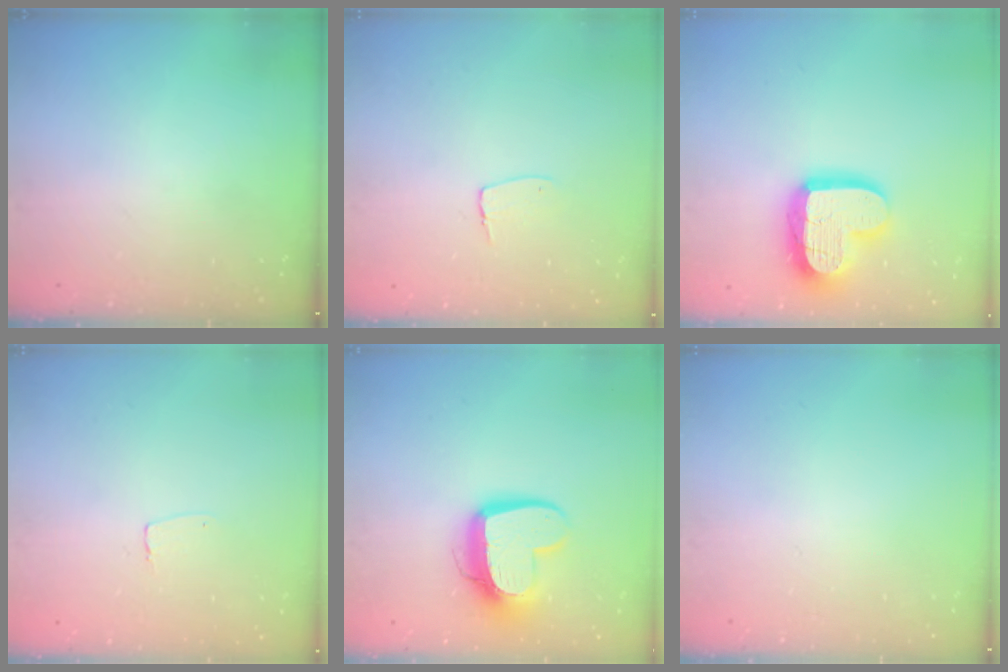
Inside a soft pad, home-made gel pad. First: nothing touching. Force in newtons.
{"total": 5.6, "press": 5.5, "slide": 0.4}
{"total": 18.1, "press": 18.0, "slide": 1.5}
{"total": 3.5, "press": 3.5, "slide": 0.2}
{"total": 14.1, "press": 14.0, "slide": 1.2}
{"total": 0.0}